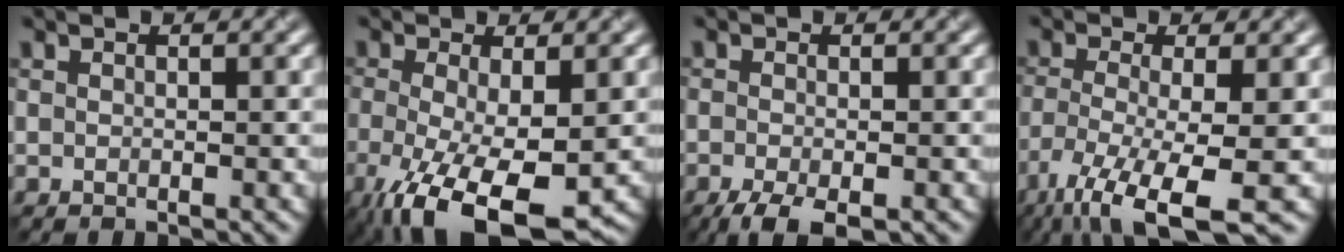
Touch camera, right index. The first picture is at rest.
{"total": 8.5, "force": [-3.5, 2.9, 7.2], "torque": [-0.141, -0.024, -0.054]}
{"total": 3.7, "force": [-2.4, 1.0, 2.6], "torque": [-0.047, -0.007, -0.045]}
{"total": 8.8, "force": [-5.1, 2.1, 6.8], "torque": [-0.129, -0.022, -0.096]}